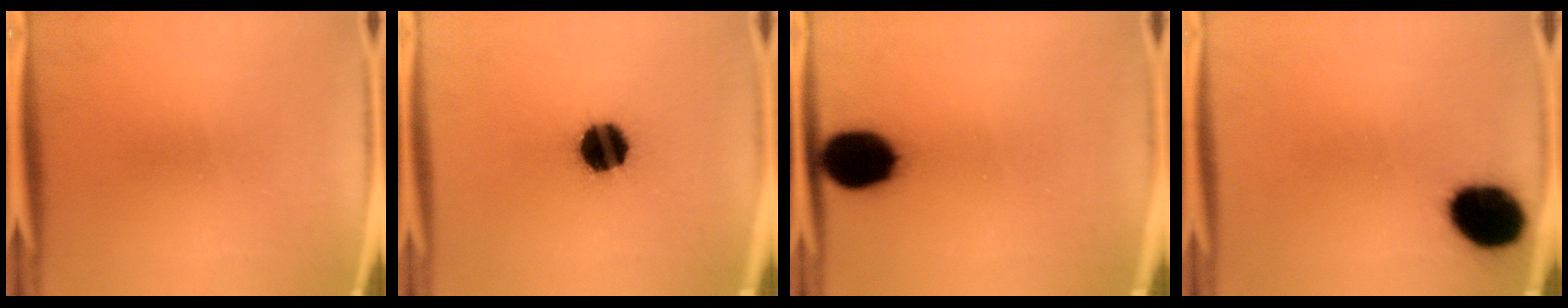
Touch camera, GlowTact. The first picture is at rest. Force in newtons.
{"total": 14.4}
{"total": 13.9}
{"total": 15.2}